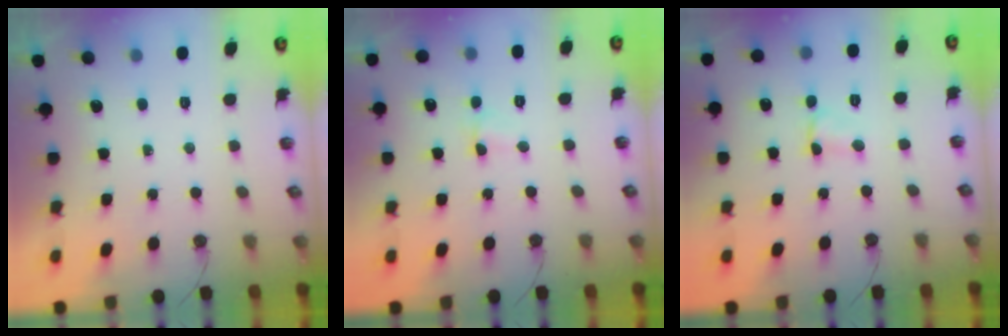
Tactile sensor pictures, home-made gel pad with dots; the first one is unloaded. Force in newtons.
{"total": 2.2, "press": 2.1, "slide": 0.5}
{"total": 2.2, "press": 2.2, "slide": 0.4}